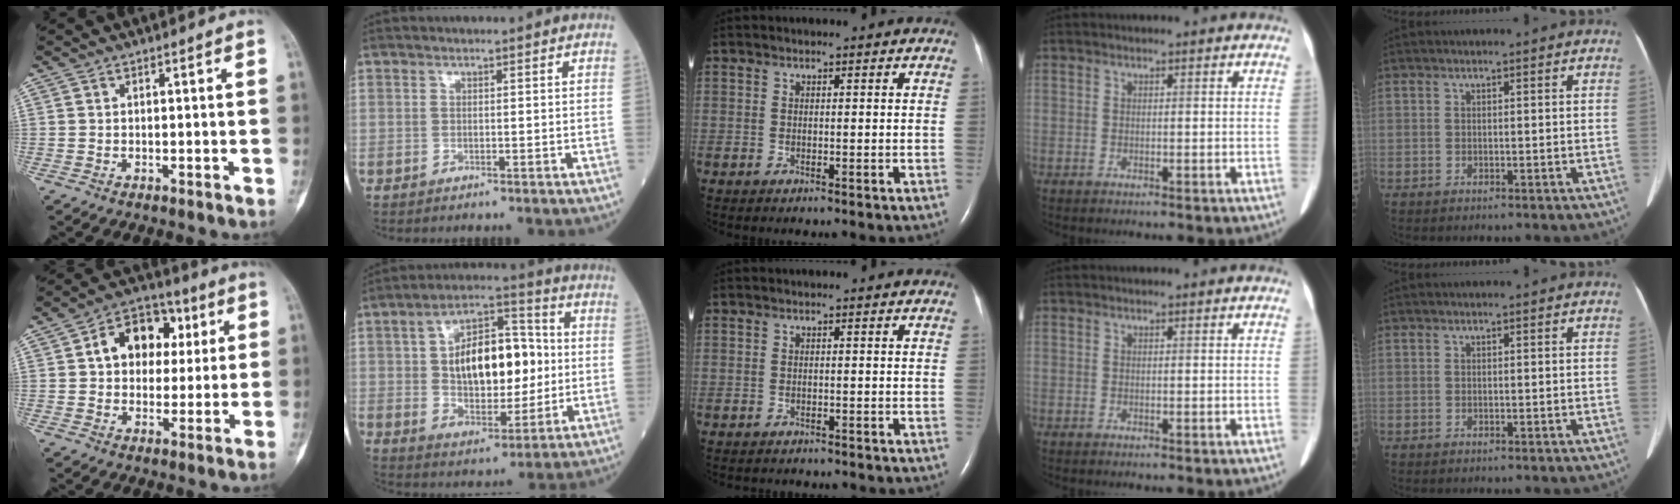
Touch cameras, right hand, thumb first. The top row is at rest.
{"thumb": {"total": 12.9, "force": [3.1, 9.7, 8.0], "torque": [-0.076, 0.012, 0.042]}, "index": {"total": 15.3, "force": [1.3, 7.6, 13.2], "torque": [-0.224, 0.026, 0.028]}, "middle": {"total": 3.2, "force": [-2.9, 1.0, 1.0], "torque": [-0.017, -0.004, -0.032]}}